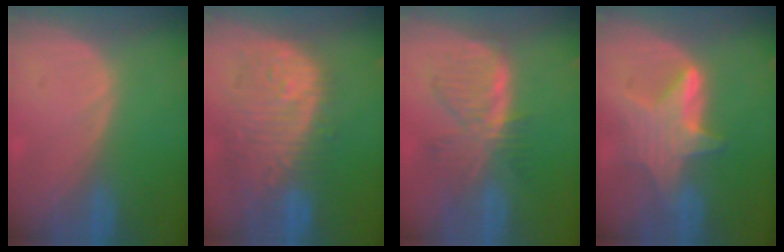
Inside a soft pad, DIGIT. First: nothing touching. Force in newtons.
{"total": 12.3, "press": 10.8, "slide": 5.9}
{"total": 7.4, "press": 6.7, "slide": 3.0}
{"total": 6.6, "press": 6.6, "slide": 0.2}